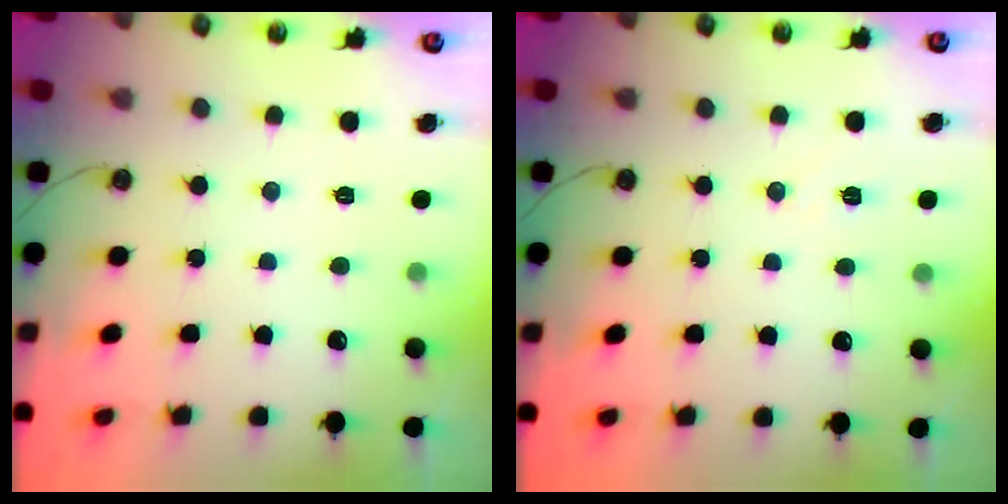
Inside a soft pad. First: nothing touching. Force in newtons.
{"total": 4.1, "press": 3.2, "slide": 2.6}